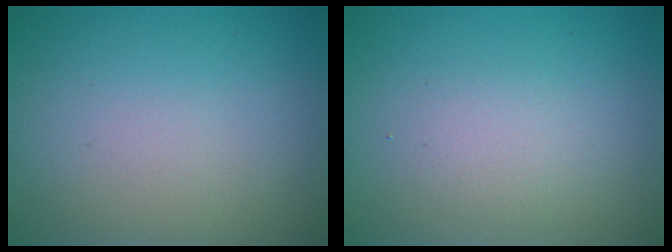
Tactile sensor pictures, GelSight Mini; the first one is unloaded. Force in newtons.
{"total": 1.6, "press": 1.6, "slide": 0.1}